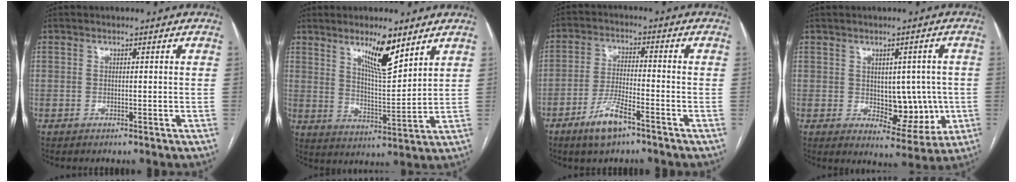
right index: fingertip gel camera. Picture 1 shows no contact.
{"total": 9.3, "force": [6.1, 1.5, 6.8], "torque": [-0.123, -0.010, 0.109]}
{"total": 6.9, "force": [-4.5, 1.6, 4.9], "torque": [-0.102, -0.005, -0.082]}
{"total": 8.1, "force": [-0.3, 4.7, 6.5], "torque": [-0.070, 0.006, 0.012]}